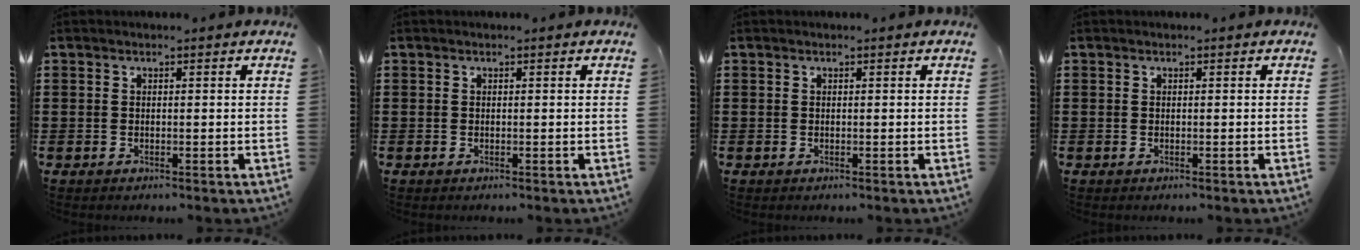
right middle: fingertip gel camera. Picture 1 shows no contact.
{"total": 0.0}
{"total": 0.0}
{"total": 0.0}